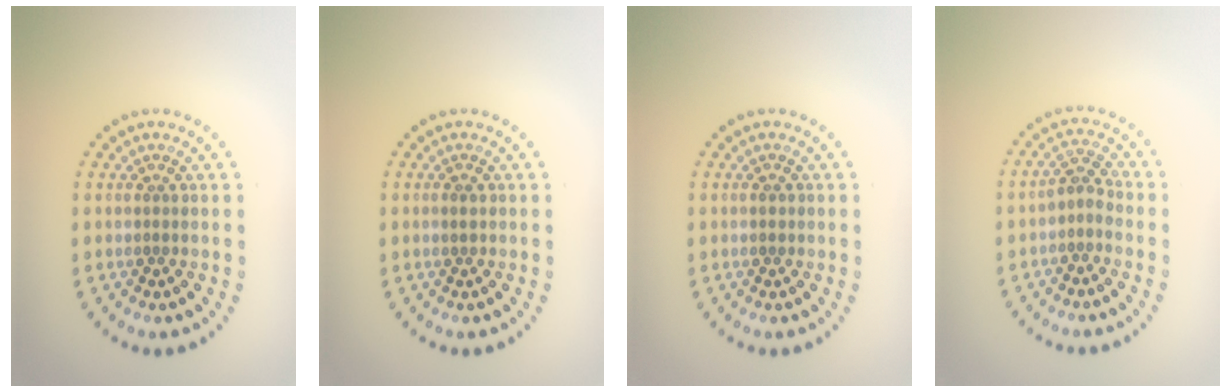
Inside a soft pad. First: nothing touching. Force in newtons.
{"total": 0.7, "press": 0.7, "slide": 0.2}
{"total": 0.8, "press": 0.8, "slide": 0.1}
{"total": 1.7, "press": 1.4, "slide": 1.0}